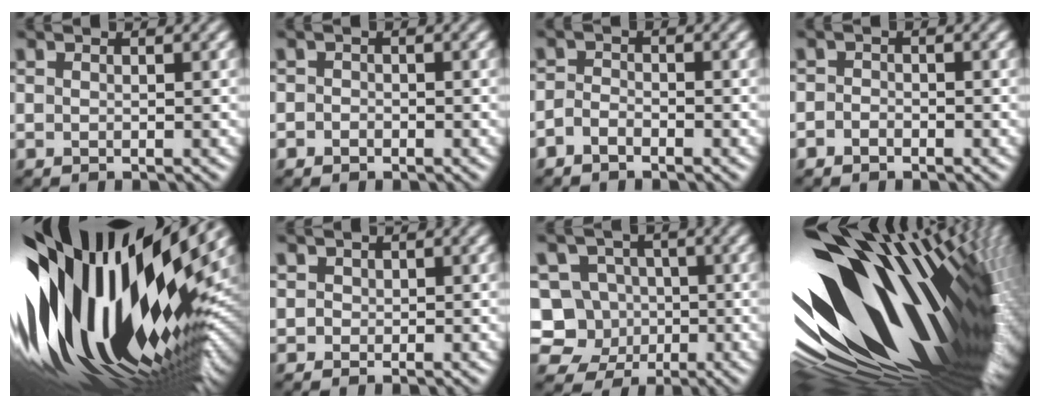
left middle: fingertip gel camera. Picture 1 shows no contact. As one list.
[{"total": 0.9, "force": [-0.3, 0.8, 0.2], "torque": [0.006, -0.003, -0.011]}, {"total": 1.5, "force": [-1.1, 0.9, 0.6], "torque": [-0.009, 0.004, -0.027]}, {"total": 1.1, "force": [-0.6, 0.9, 0.3], "torque": [0.007, 0.002, -0.018]}, {"total": 21.2, "force": [1.8, 8.9, 19.1], "torque": [-0.337, -0.042, 0.019]}, {"total": 0.7, "force": [0.3, 0.6, 0.0], "torque": [0.006, -0.001, 0.004]}, {"total": 5.7, "force": [-1.0, 5.3, 2.0], "torque": [-0.010, 0.014, -0.048]}, {"total": 20.3, "force": [1.1, 10.2, 17.6], "torque": [-0.329, -0.043, 0.016]}]